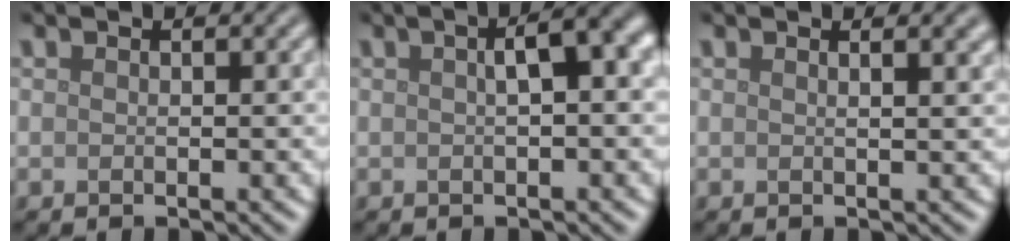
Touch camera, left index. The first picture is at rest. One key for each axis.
{"total": 4.0, "fx": 0.8, "fy": 0.9, "fz": 3.9, "tx": -0.058, "ty": 0.016, "tz": 0.010}
{"total": 2.6, "fx": 1.3, "fy": 1.2, "fz": 2.0, "tx": -0.008, "ty": 0.010, "tz": -0.002}